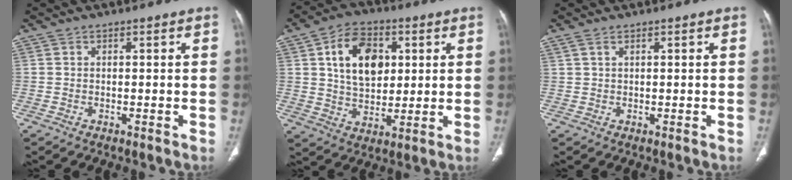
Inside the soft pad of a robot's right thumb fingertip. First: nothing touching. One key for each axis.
{"total": 13.3, "fx": 3.6, "fy": 9.0, "fz": 9.2, "tx": -0.119, "ty": -0.005, "tz": 0.062}
{"total": 1.2, "fx": 0.8, "fy": 0.4, "fz": 0.8, "tx": -0.019, "ty": 0.009, "tz": 0.020}